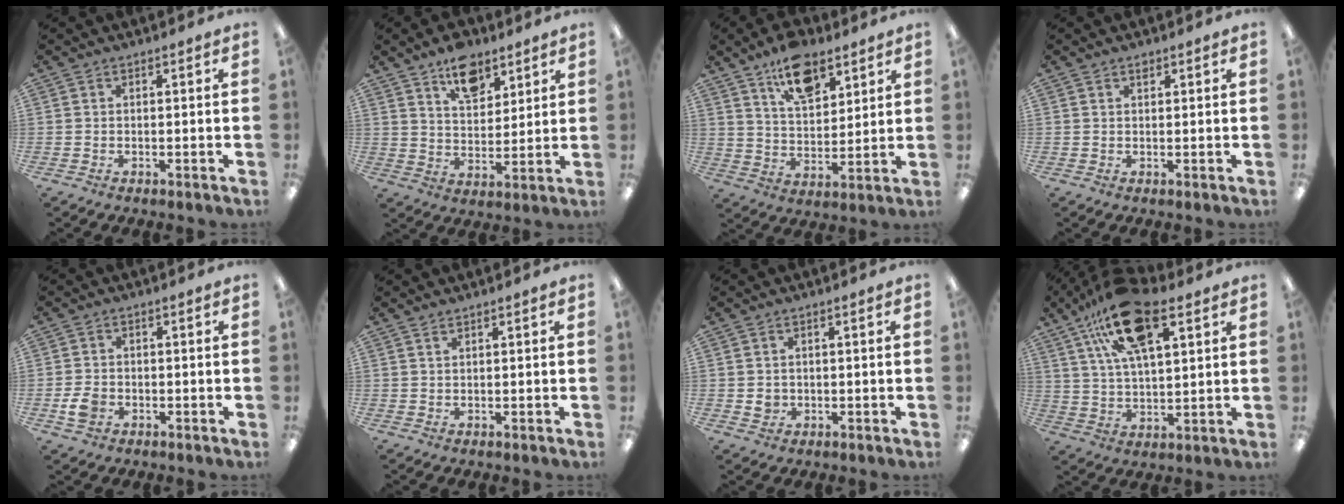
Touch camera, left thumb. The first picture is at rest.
{"total": 10.6, "force": [7.6, 5.8, 4.6], "torque": [-0.058, -0.040, 0.135]}
{"total": 12.5, "force": [8.5, 6.3, 6.6], "torque": [-0.104, -0.038, 0.153]}
{"total": 1.1, "force": [0.8, 0.5, 0.5], "torque": [-0.004, -0.003, 0.013]}
{"total": 3.9, "force": [-1.3, 2.9, 2.3], "torque": [-0.050, 0.003, -0.025]}
{"total": 0.8, "force": [0.6, 0.1, 0.4], "torque": [-0.010, 0.000, 0.011]}
{"total": 2.2, "force": [0.1, 2.0, 0.9], "torque": [-0.010, 0.000, -0.001]}
{"total": 18.6, "force": [10.2, 7.9, 13.4], "torque": [-0.234, -0.024, 0.176]}